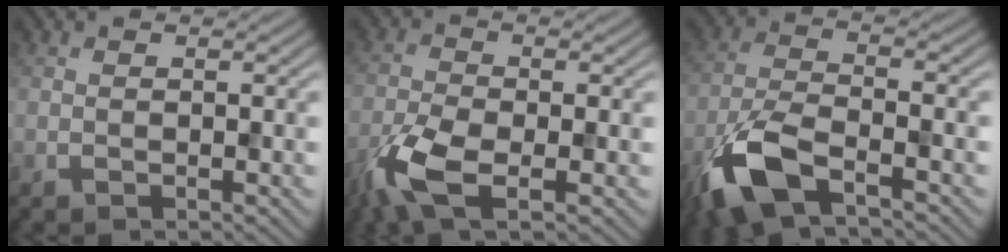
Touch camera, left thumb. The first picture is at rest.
{"total": 7.1, "force": [-3.6, 2.7, 5.5], "torque": [-0.125, -0.008, -0.082]}
{"total": 9.0, "force": [-5.4, 3.0, 6.6], "torque": [-0.145, -0.008, -0.119]}